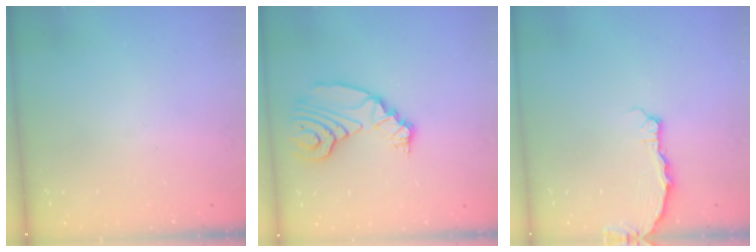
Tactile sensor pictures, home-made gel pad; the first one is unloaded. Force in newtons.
{"total": 10.5, "press": 10.5, "slide": 0.6}
{"total": 3.2, "press": 3.1, "slide": 0.4}